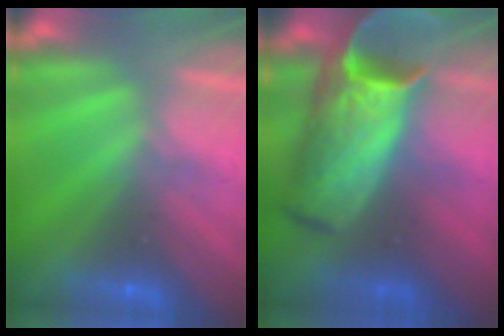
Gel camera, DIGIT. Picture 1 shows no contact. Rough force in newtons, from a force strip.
{"total": 8.5}